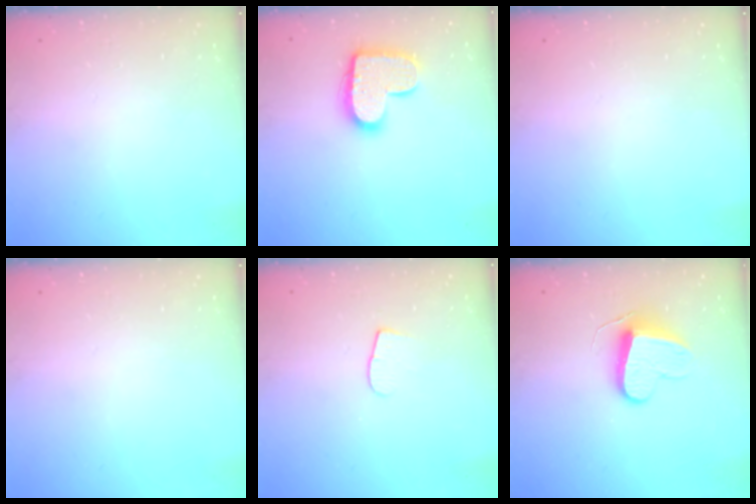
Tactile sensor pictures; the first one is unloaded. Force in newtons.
{"total": 14.6, "press": 14.6, "slide": 0.8}
{"total": 0.0}
{"total": 0.0}
{"total": 5.2, "press": 5.2, "slide": 0.6}
{"total": 9.2, "press": 9.2, "slide": 0.3}